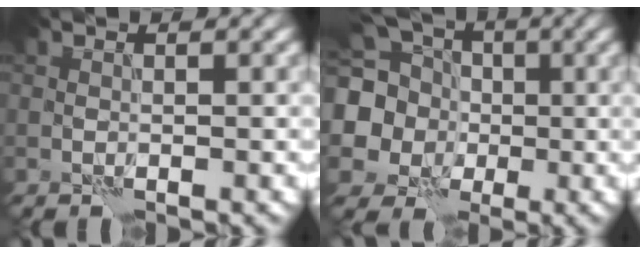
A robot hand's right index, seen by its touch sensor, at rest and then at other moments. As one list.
[{"total": 10.2, "force": [0.4, 9.4, 4.0], "torque": [-0.122, 0.005, -0.025]}]